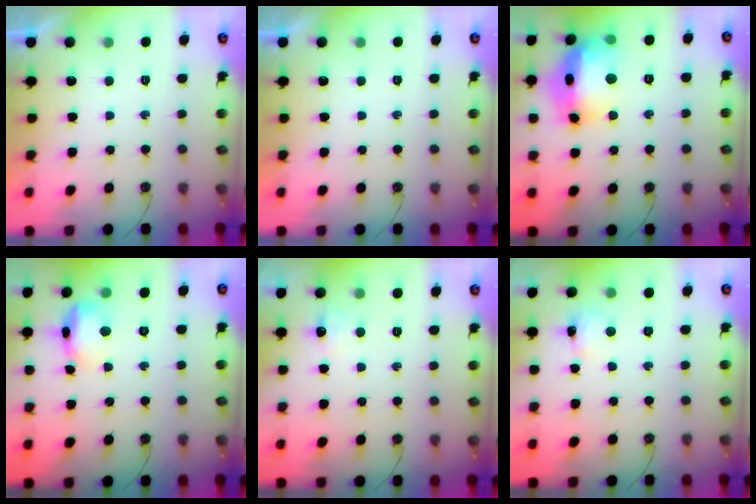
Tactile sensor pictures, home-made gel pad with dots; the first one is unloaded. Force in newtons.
{"total": 0.0}
{"total": 16.7, "press": 16.5, "slide": 2.0}
{"total": 14.0, "press": 9.7, "slide": 10.0}
{"total": 13.7, "press": 6.1, "slide": 12.2}
{"total": 4.4, "press": 4.4, "slide": 0.3}